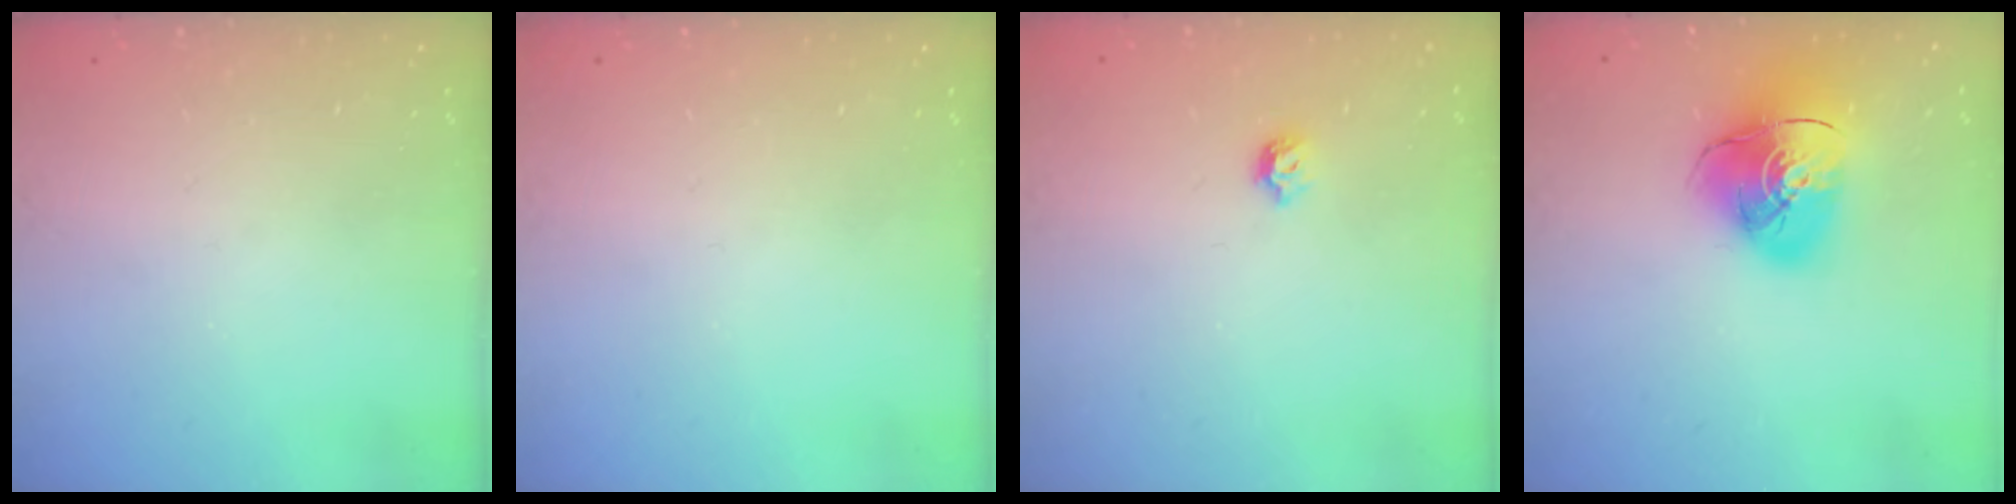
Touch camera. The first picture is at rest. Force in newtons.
{"total": 0.0}
{"total": 5.4, "press": 5.4, "slide": 0.9}
{"total": 16.0, "press": 15.8, "slide": 2.1}